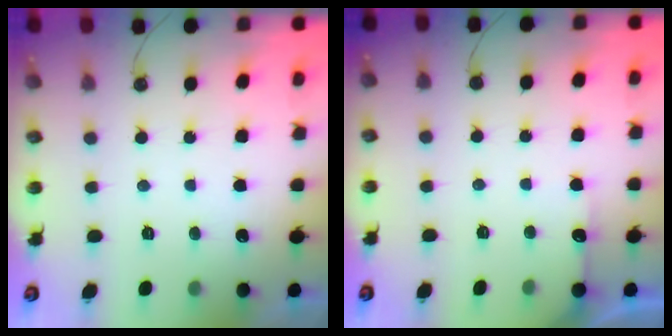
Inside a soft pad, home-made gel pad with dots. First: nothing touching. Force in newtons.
{"total": 4.2, "press": 4.2, "slide": 0.5}